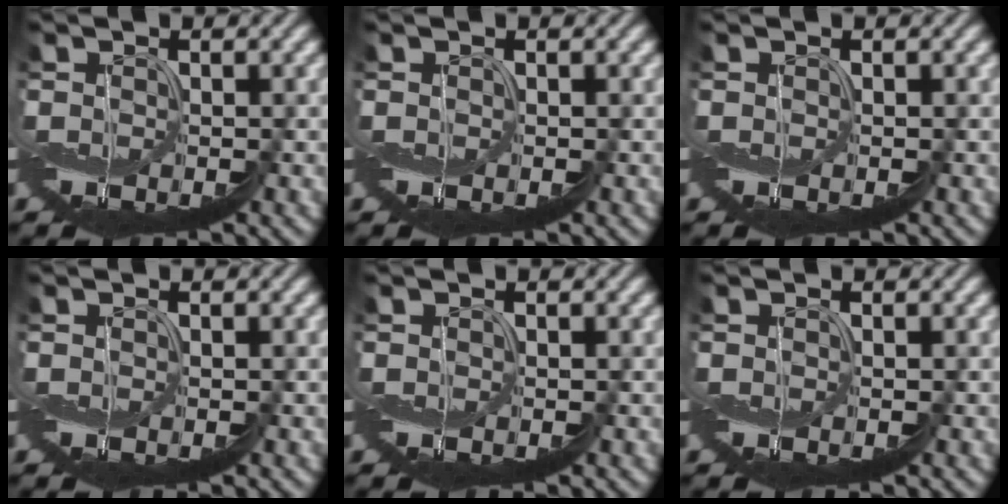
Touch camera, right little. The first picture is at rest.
{"total": 0.0}
{"total": 0.0}
{"total": 0.0}
{"total": 0.0}
{"total": 0.0}